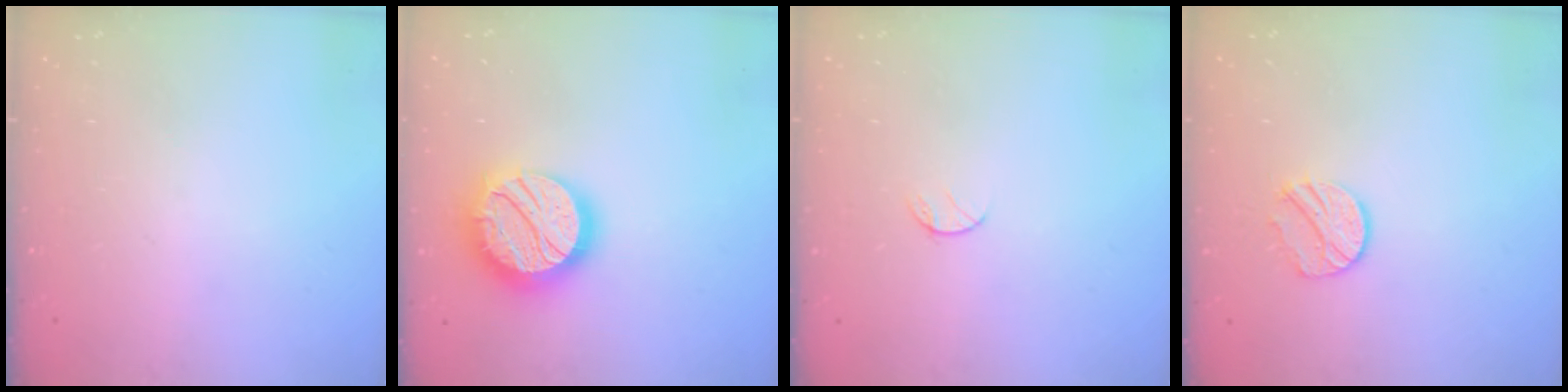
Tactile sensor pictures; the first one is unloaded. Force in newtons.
{"total": 19.5, "press": 19.4, "slide": 1.2}
{"total": 4.7, "press": 4.6, "slide": 0.5}
{"total": 9.0, "press": 9.0, "slide": 0.2}